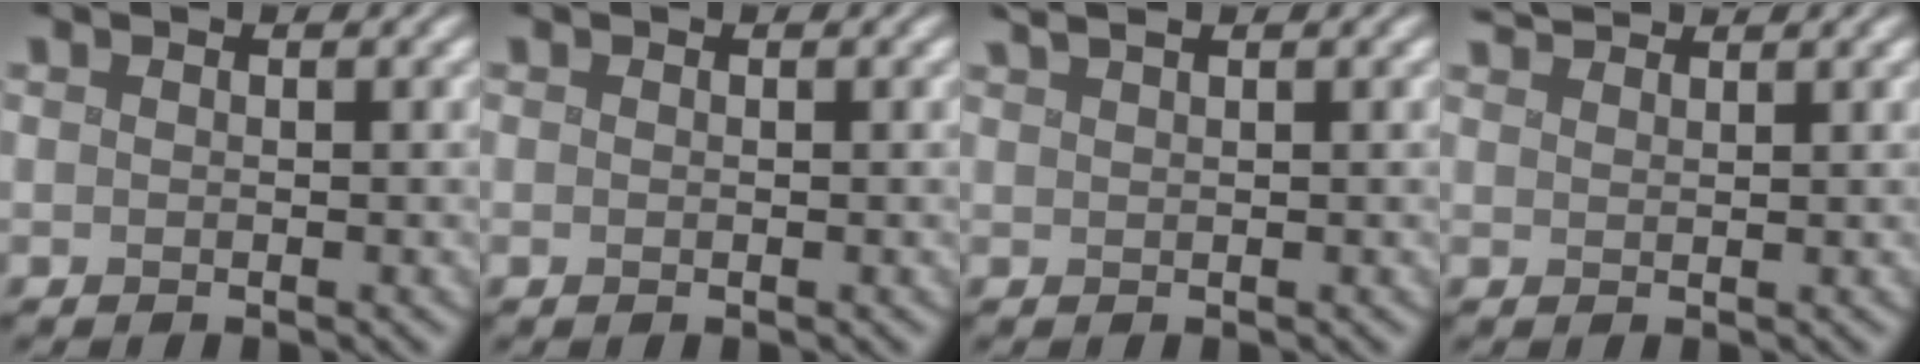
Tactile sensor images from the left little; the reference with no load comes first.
{"total": 0.0}
{"total": 2.8, "force": [2.1, 0.9, 1.6], "torque": [-0.001, 0.019, 0.007]}
{"total": 2.6, "force": [2.5, 0.2, 0.6], "torque": [-0.006, 0.010, 0.040]}